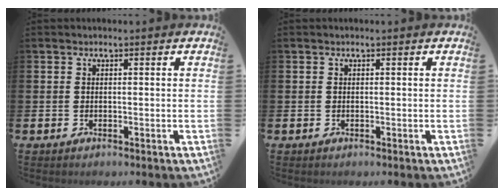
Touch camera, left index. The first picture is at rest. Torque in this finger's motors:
{"motor_torque": [0.00, 0.00, 0.01, 0.00]}